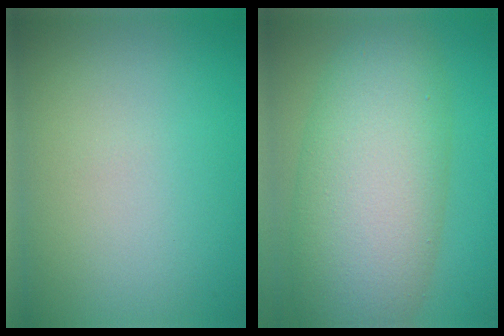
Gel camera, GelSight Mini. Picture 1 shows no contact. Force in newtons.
{"total": 11.2, "press": 11.2, "slide": 0.1}